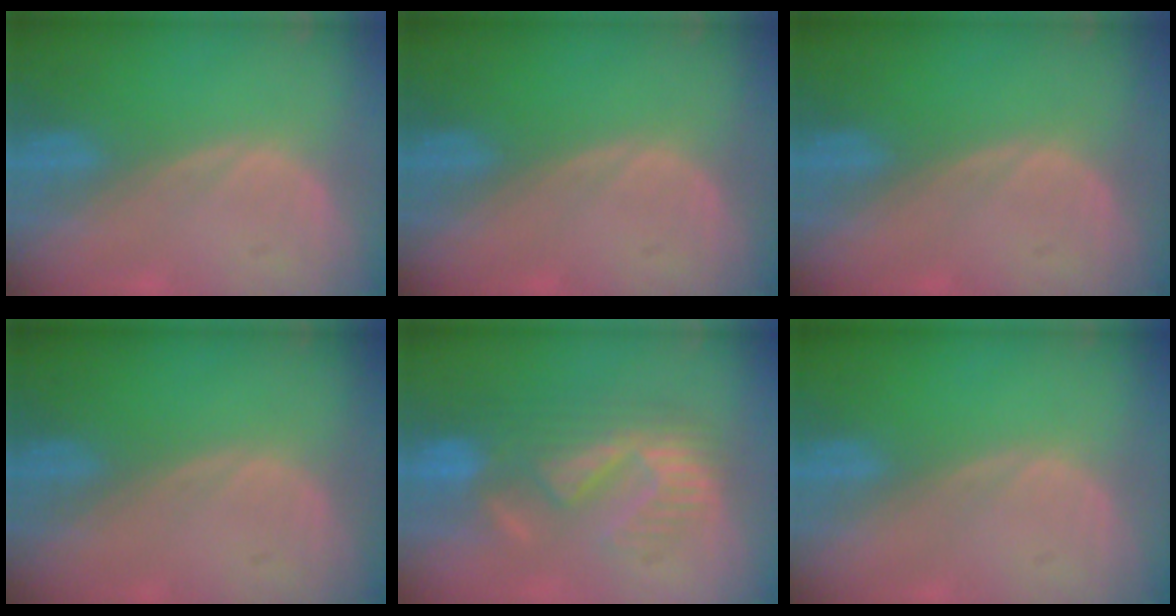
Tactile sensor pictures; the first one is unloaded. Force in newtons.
{"total": 0.0}
{"total": 0.0}
{"total": 0.0}
{"total": 9.7, "press": 9.3, "slide": 3.0}
{"total": 0.0}